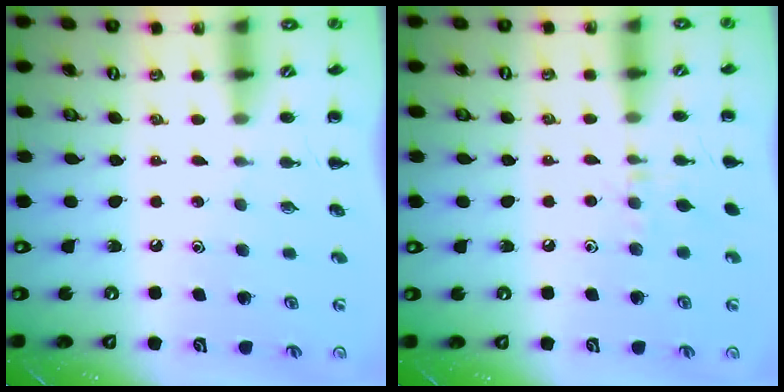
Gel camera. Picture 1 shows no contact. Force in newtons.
{"total": 6.7, "press": 6.3, "slide": 2.3}